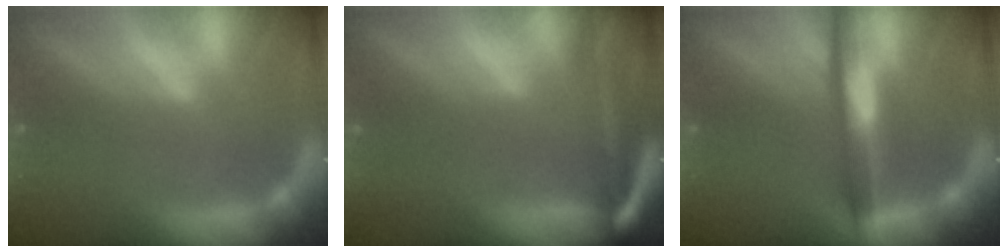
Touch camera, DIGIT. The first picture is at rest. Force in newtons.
{"total": 9.5}
{"total": 5.0}